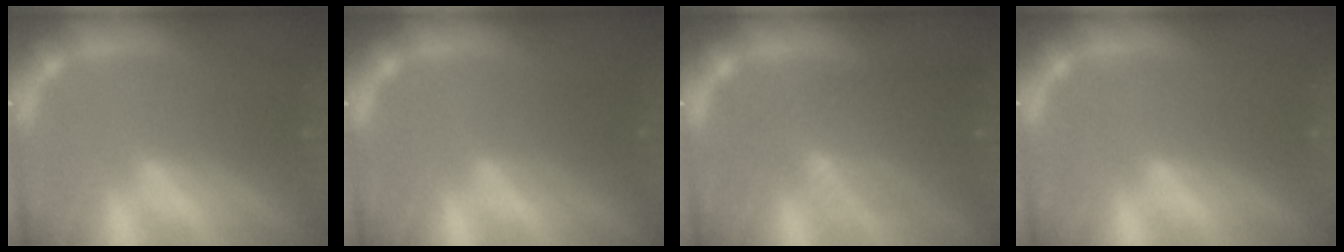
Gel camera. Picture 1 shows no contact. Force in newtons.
{"total": 2.5}
{"total": 6.6}
{"total": 0.0}